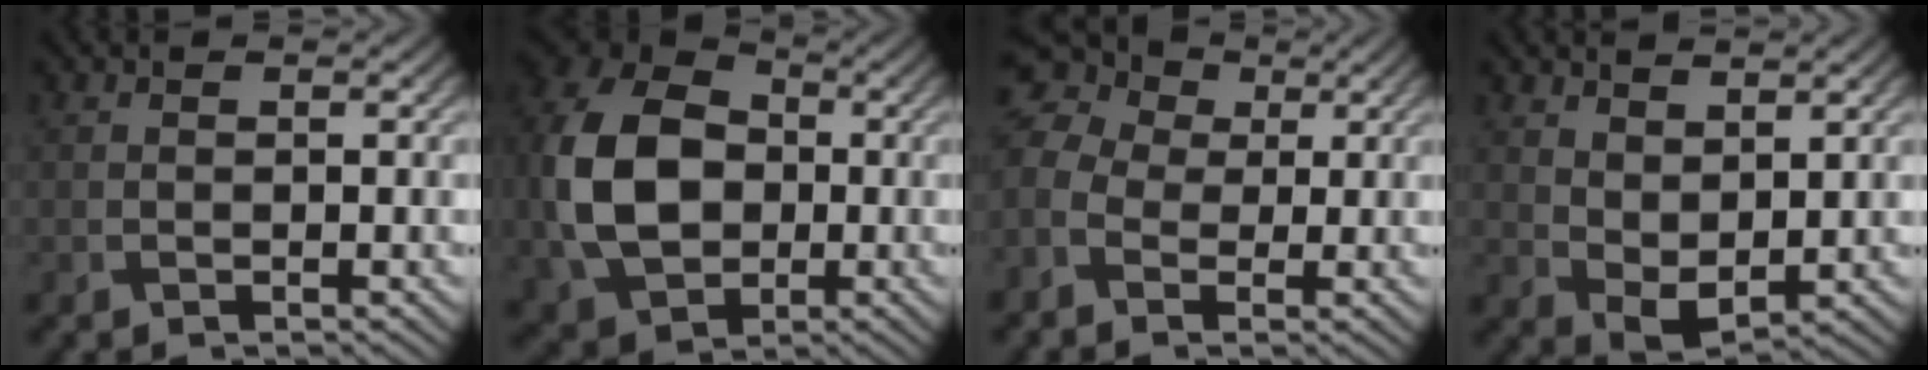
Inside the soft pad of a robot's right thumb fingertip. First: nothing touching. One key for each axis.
{"total": 14.3, "fx": -0.8, "fy": 10.7, "fz": 9.4, "tx": -0.240, "ty": -0.001, "tz": -0.017}
{"total": 7.4, "fx": -0.2, "fy": 5.9, "fz": 4.5, "tx": -0.135, "ty": 0.009, "tz": -0.005}
{"total": 5.2, "fx": 2.9, "fy": 2.7, "fz": 3.3, "tx": -0.075, "ty": -0.005, "tz": 0.062}